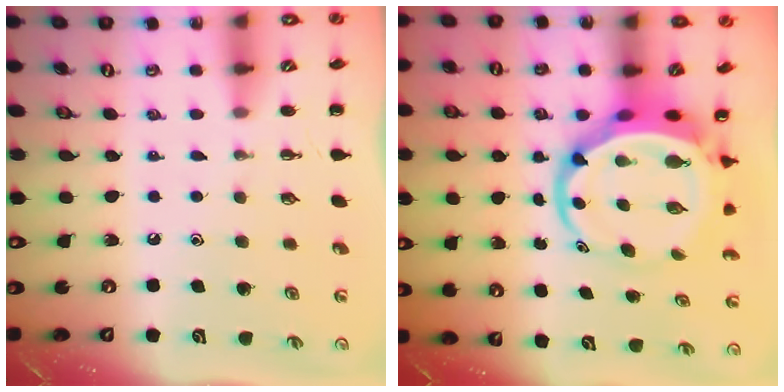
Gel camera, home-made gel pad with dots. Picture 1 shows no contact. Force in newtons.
{"total": 9.2, "press": 8.8, "slide": 2.4}